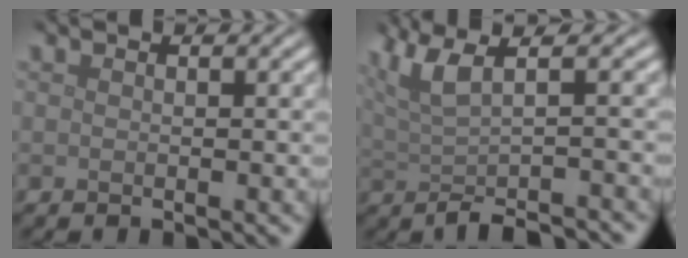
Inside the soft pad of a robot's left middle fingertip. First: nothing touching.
{"total": 6.6, "force": [-0.1, 2.3, 6.1], "torque": [-0.092, 0.002, -0.004]}